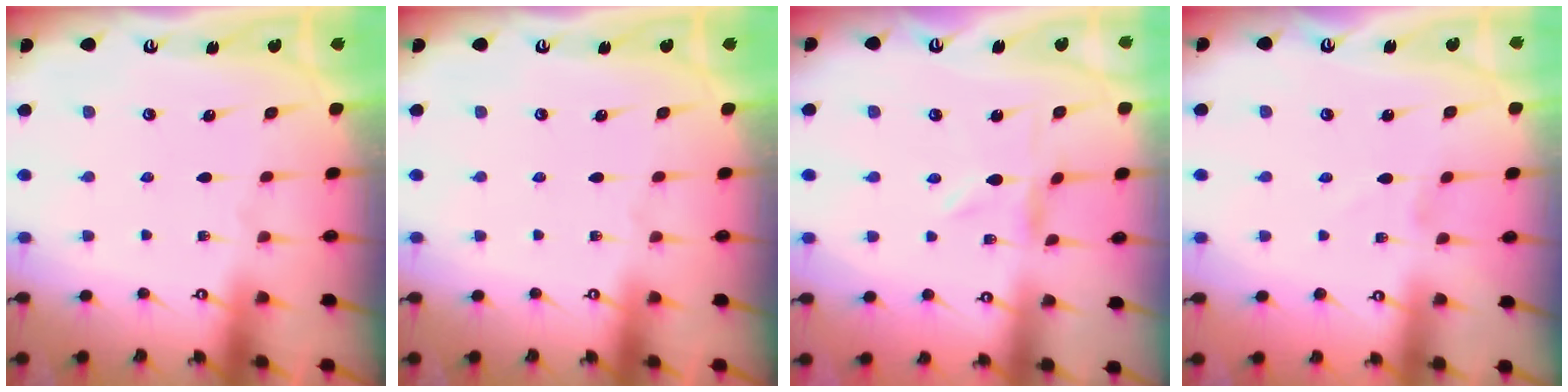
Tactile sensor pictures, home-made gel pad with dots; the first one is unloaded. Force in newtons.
{"total": 0.0}
{"total": 0.6, "press": 0.6, "slide": 0.2}
{"total": 1.3, "press": 1.3, "slide": 0.1}